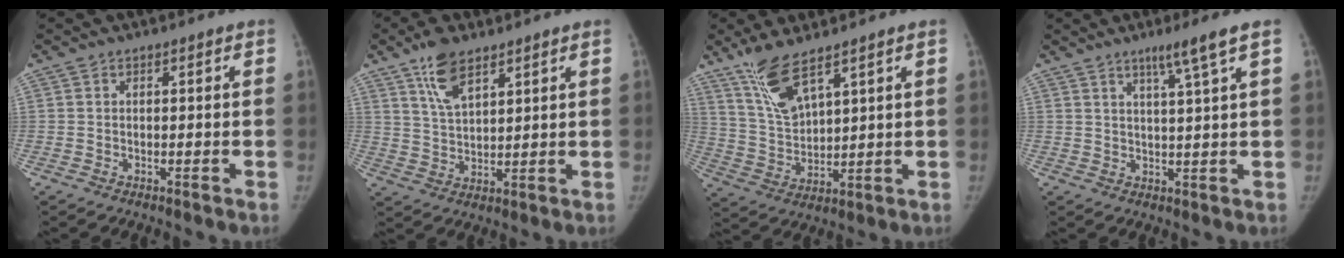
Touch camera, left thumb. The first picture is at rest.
{"total": 7.9, "force": [5.1, 3.4, 4.9], "torque": [-0.078, -0.026, 0.099]}
{"total": 9.3, "force": [6.6, 2.5, 5.9], "torque": [-0.116, -0.035, 0.147]}
{"total": 5.3, "force": [3.2, -0.9, 4.1], "torque": [-0.071, -0.021, 0.058]}